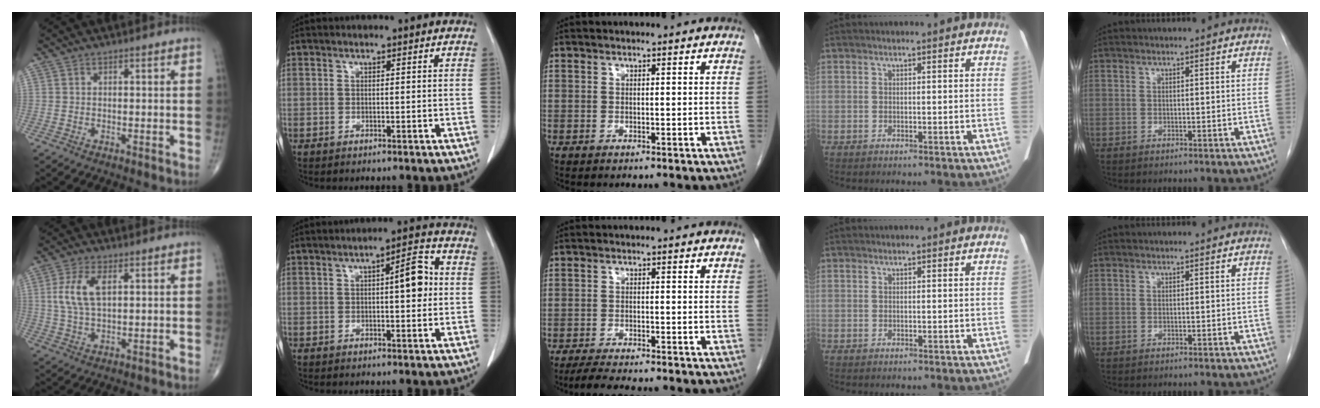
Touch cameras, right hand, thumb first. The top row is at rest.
{"thumb": {"total": 7.8, "force": [2.0, 3.8, 6.6], "torque": [-0.142, 0.000, 0.040]}, "index": {"total": 5.6, "force": [0.5, 1.4, 5.4], "torque": [-0.075, 0.013, 0.003]}, "middle": {"total": 5.6, "force": [-4.8, 0.6, 2.7], "torque": [-0.046, -0.014, -0.076]}}